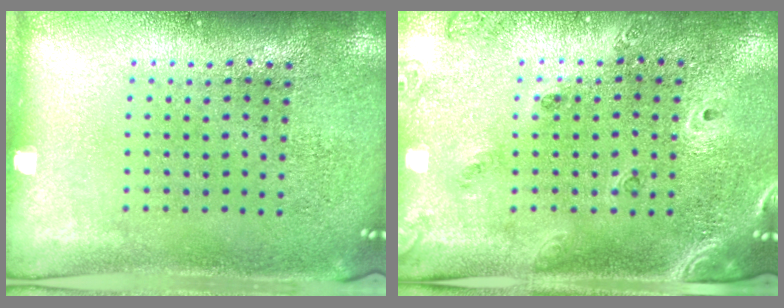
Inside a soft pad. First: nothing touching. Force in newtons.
{"total": 1.5, "press": 1.5, "slide": 0.4}